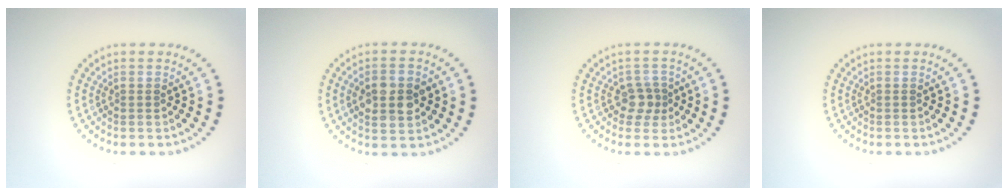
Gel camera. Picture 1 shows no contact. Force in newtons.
{"total": 4.5, "press": 4.5, "slide": 0.2}
{"total": 1.9, "press": 1.6, "slide": 1.1}
{"total": 0.0}